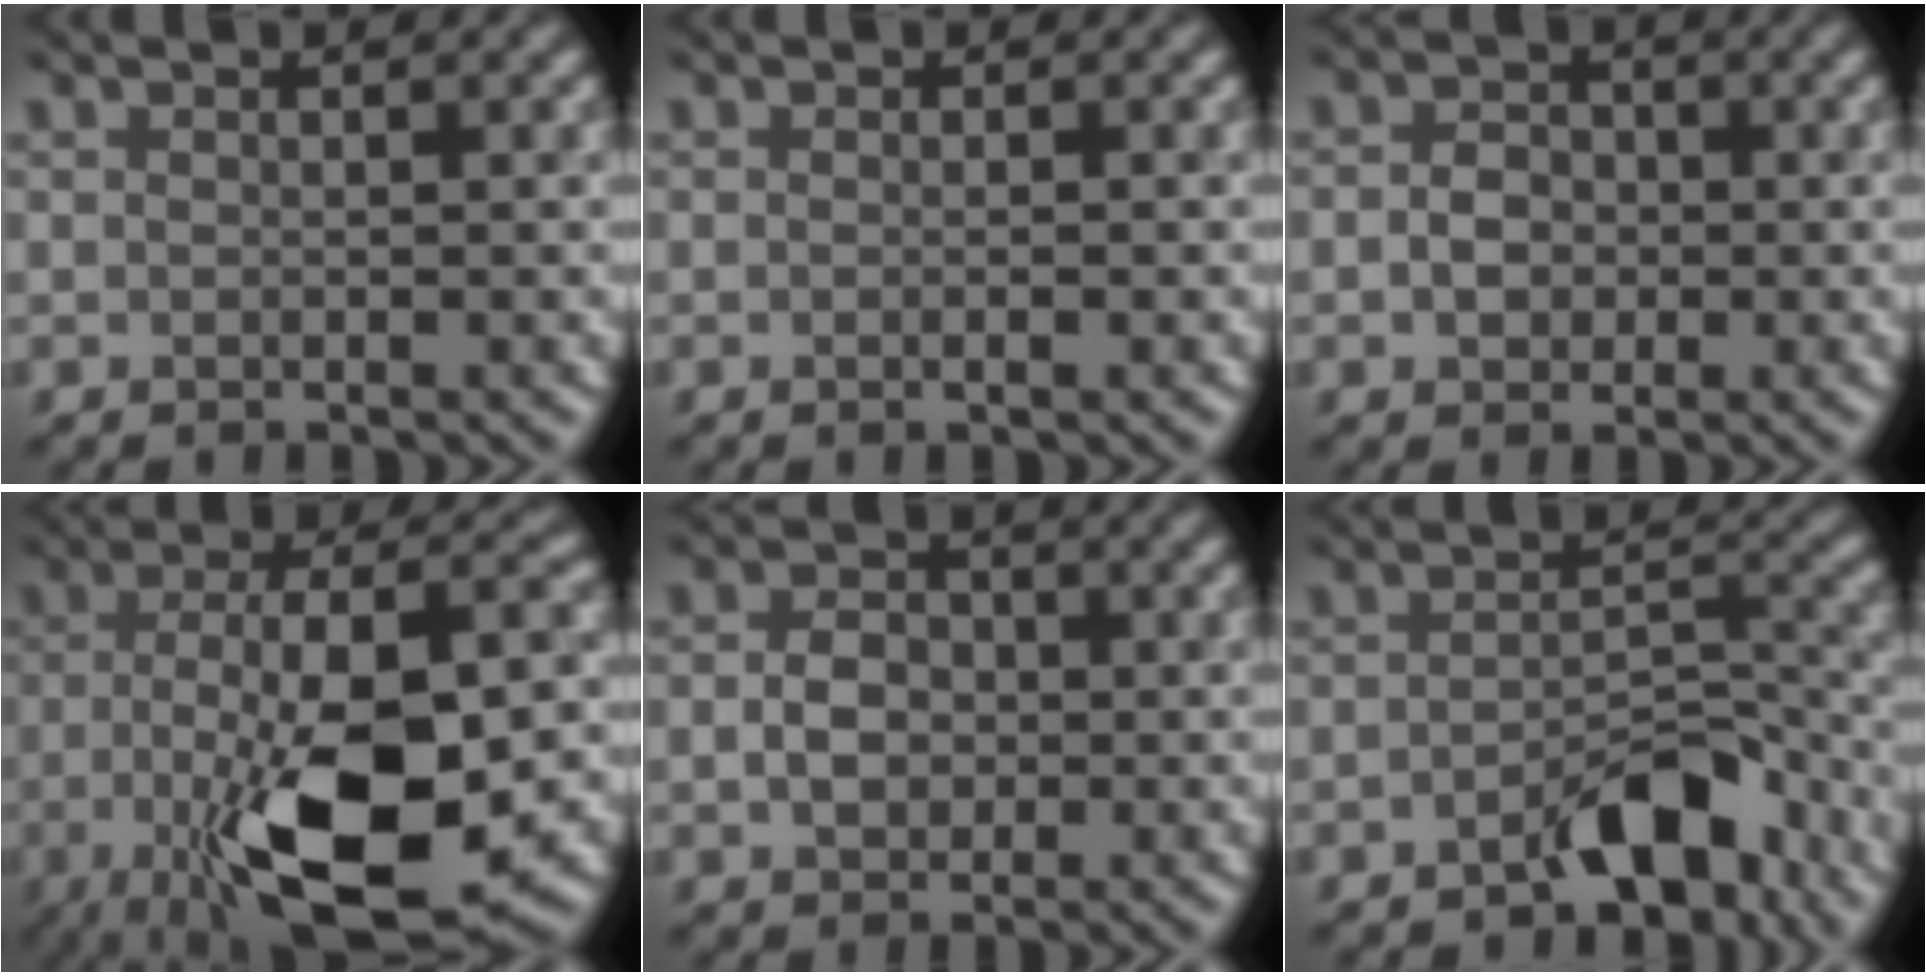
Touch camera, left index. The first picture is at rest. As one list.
[{"total": 1.1, "force": [-0.1, 0.7, 0.9], "torque": [0.007, 0.011, -0.017]}, {"total": 1.8, "force": [-1.1, 1.5, 0.0], "torque": [-0.005, 0.001, -0.013]}, {"total": 13.1, "force": [-4.4, 4.5, 11.5], "torque": [-0.181, -0.007, -0.059]}, {"total": 2.1, "force": [-1.0, 1.7, 0.5], "torque": [-0.020, 0.001, -0.011]}, {"total": 5.1, "force": [-4.0, 1.9, 2.4], "torque": [-0.033, 0.009, -0.057]}]